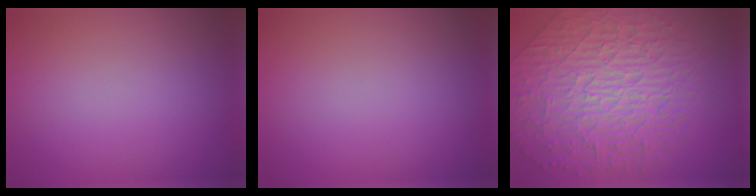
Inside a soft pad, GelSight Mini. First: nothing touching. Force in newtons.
{"total": 0.0}
{"total": 9.8, "press": 6.8, "slide": 7.0}